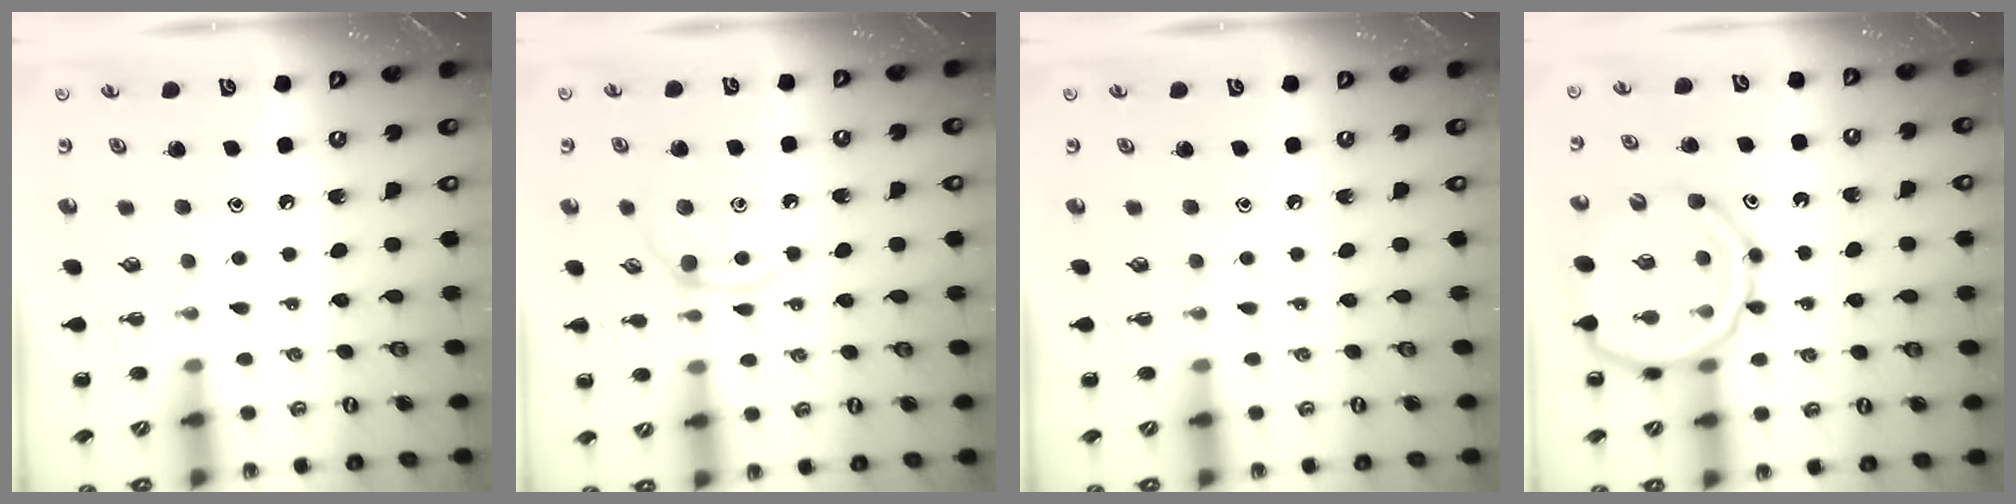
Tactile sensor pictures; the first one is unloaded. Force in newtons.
{"total": 4.6, "press": 4.4, "slide": 1.4}
{"total": 0.0}
{"total": 15.5, "press": 15.2, "slide": 2.9}